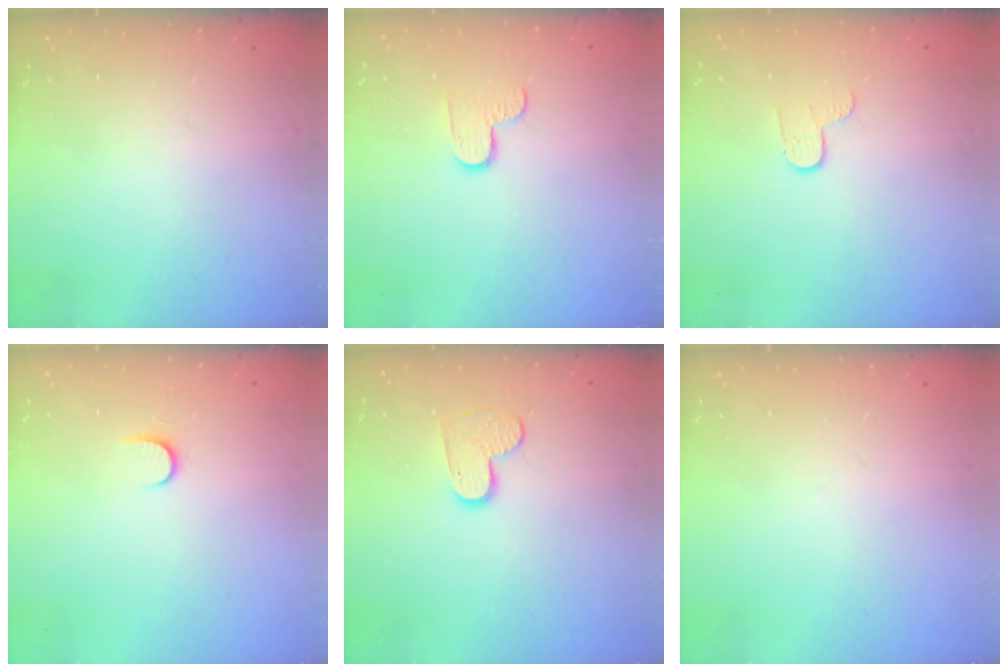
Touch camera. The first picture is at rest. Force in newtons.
{"total": 4.5, "press": 4.5, "slide": 0.4}
{"total": 4.4, "press": 4.4, "slide": 0.4}
{"total": 5.3, "press": 5.3, "slide": 0.5}
{"total": 7.5, "press": 7.5, "slide": 0.5}
{"total": 0.0}